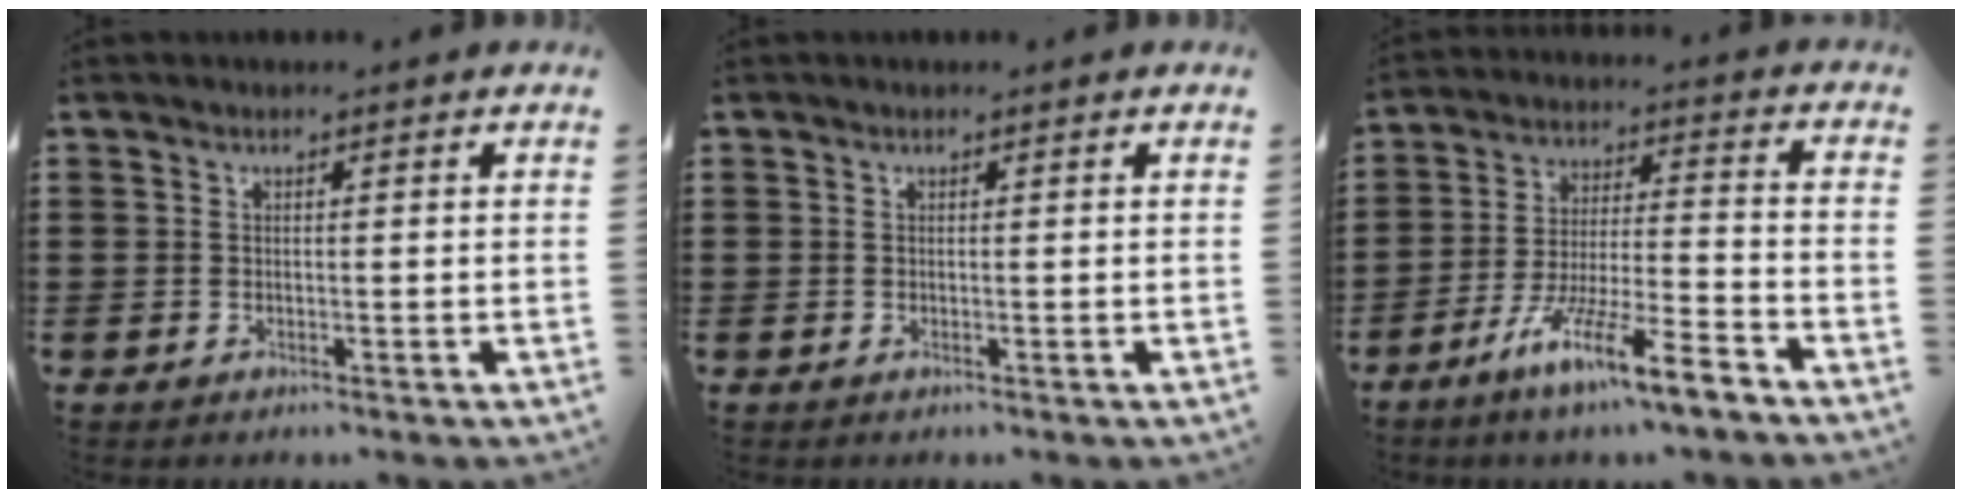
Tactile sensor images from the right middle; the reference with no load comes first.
{"total": 0.0}
{"total": 10.4, "force": [-8.0, 0.7, 6.7], "torque": [-0.124, 0.005, -0.153]}